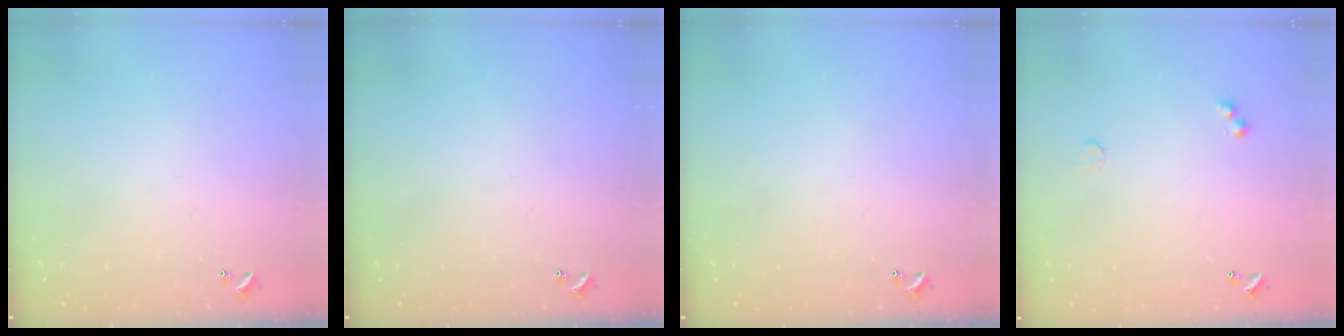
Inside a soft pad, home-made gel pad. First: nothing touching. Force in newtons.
{"total": 0.0}
{"total": 0.0}
{"total": 2.5, "press": 2.4, "slide": 0.5}